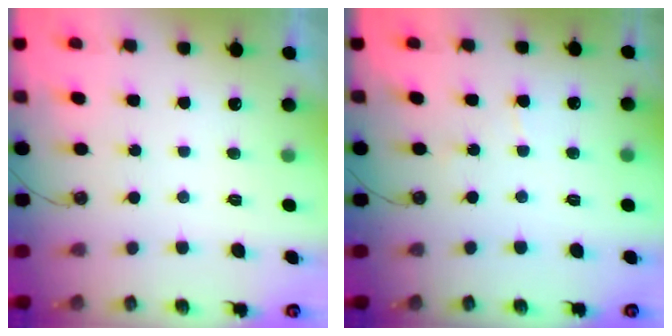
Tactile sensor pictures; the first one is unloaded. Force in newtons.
{"total": 3.3, "press": 3.3, "slide": 0.4}